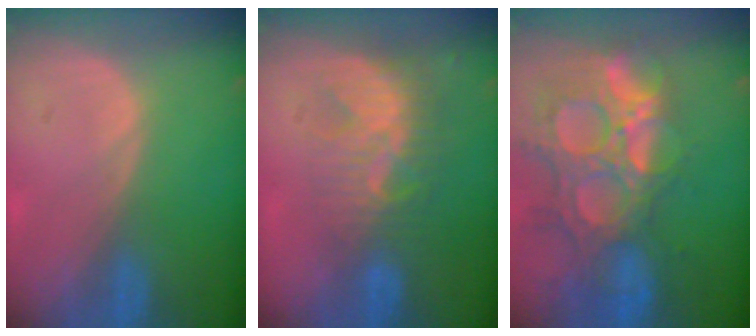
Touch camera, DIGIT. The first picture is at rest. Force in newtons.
{"total": 8.9, "press": 7.6, "slide": 4.6}
{"total": 14.8, "press": 12.3, "slide": 8.2}